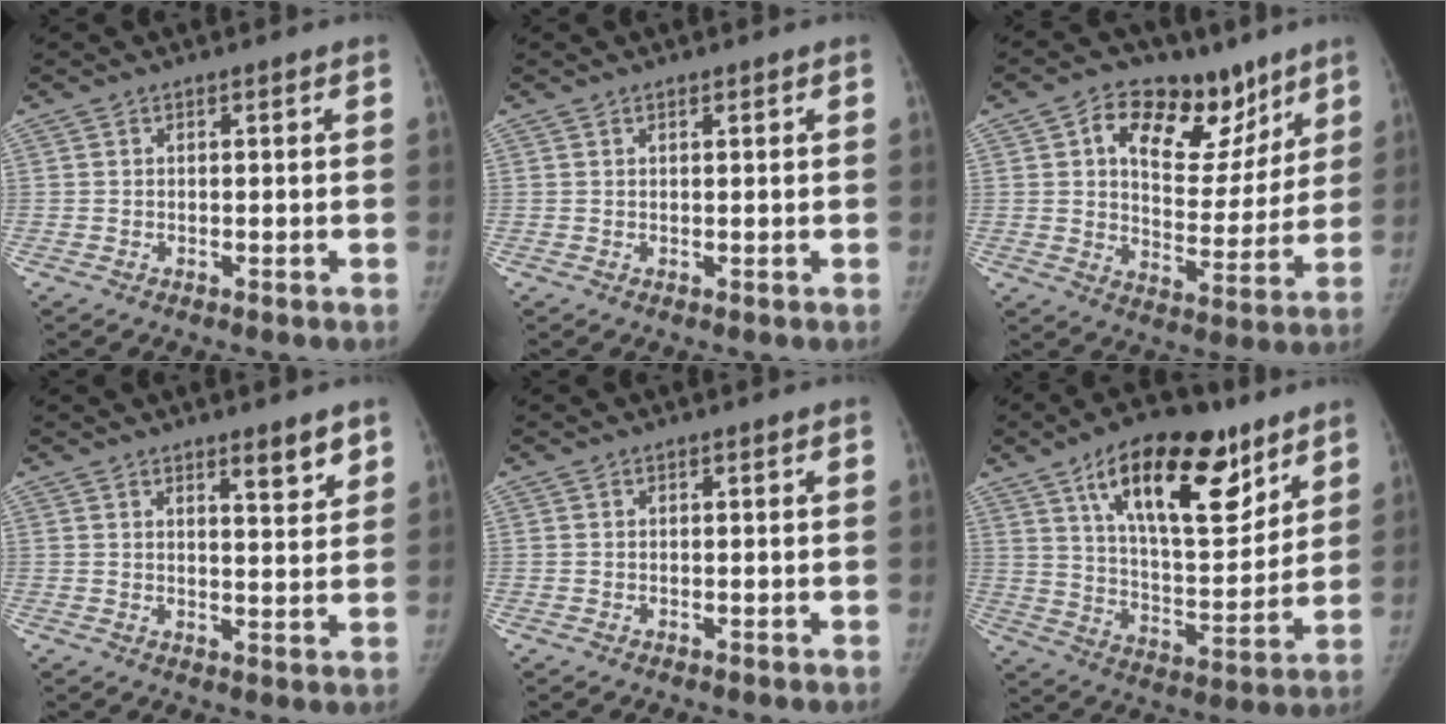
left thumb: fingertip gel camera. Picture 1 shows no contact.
{"total": 0.7, "force": [0.5, 0.2, 0.4], "torque": [-0.007, -0.002, 0.008]}
{"total": 19.1, "force": [10.0, 11.4, 11.6], "torque": [-0.113, -0.031, 0.152]}
{"total": 5.2, "force": [3.5, 1.3, 3.6], "torque": [-0.039, -0.026, 0.050]}
{"total": 0.0}
{"total": 23.3, "force": [13.2, 9.9, 16.4], "torque": [-0.218, -0.051, 0.221]}